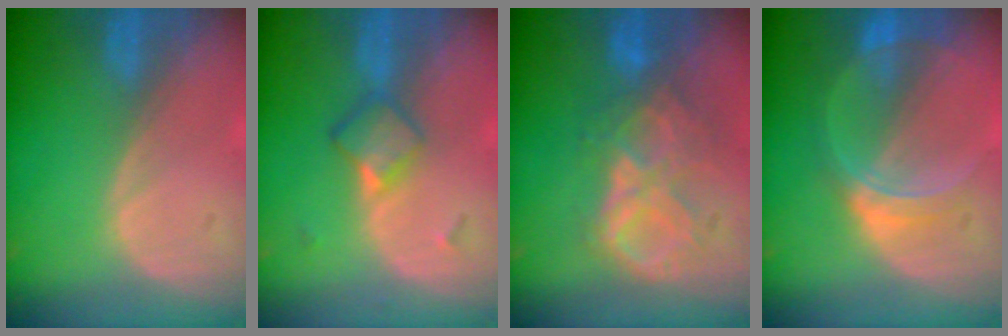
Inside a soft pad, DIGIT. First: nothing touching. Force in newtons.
{"total": 4.8, "press": 4.2, "slide": 2.2}
{"total": 8.8, "press": 7.6, "slide": 4.3}
{"total": 6.5, "press": 5.7, "slide": 3.1}